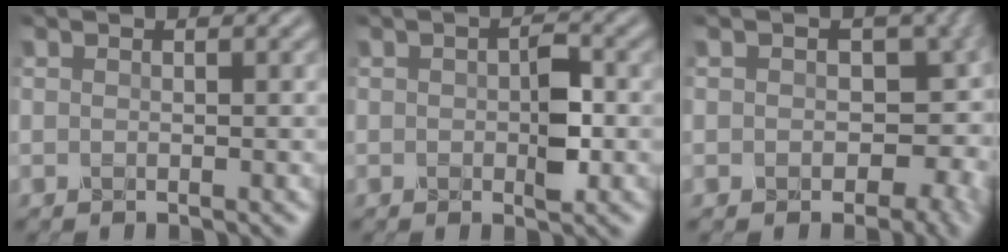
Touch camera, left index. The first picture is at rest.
{"total": 3.0, "force": [-0.2, 1.3, 2.6], "torque": [-0.041, -0.001, -0.003]}
{"total": 6.7, "force": [0.0, 5.0, 4.5], "torque": [-0.047, -0.011, -0.001]}